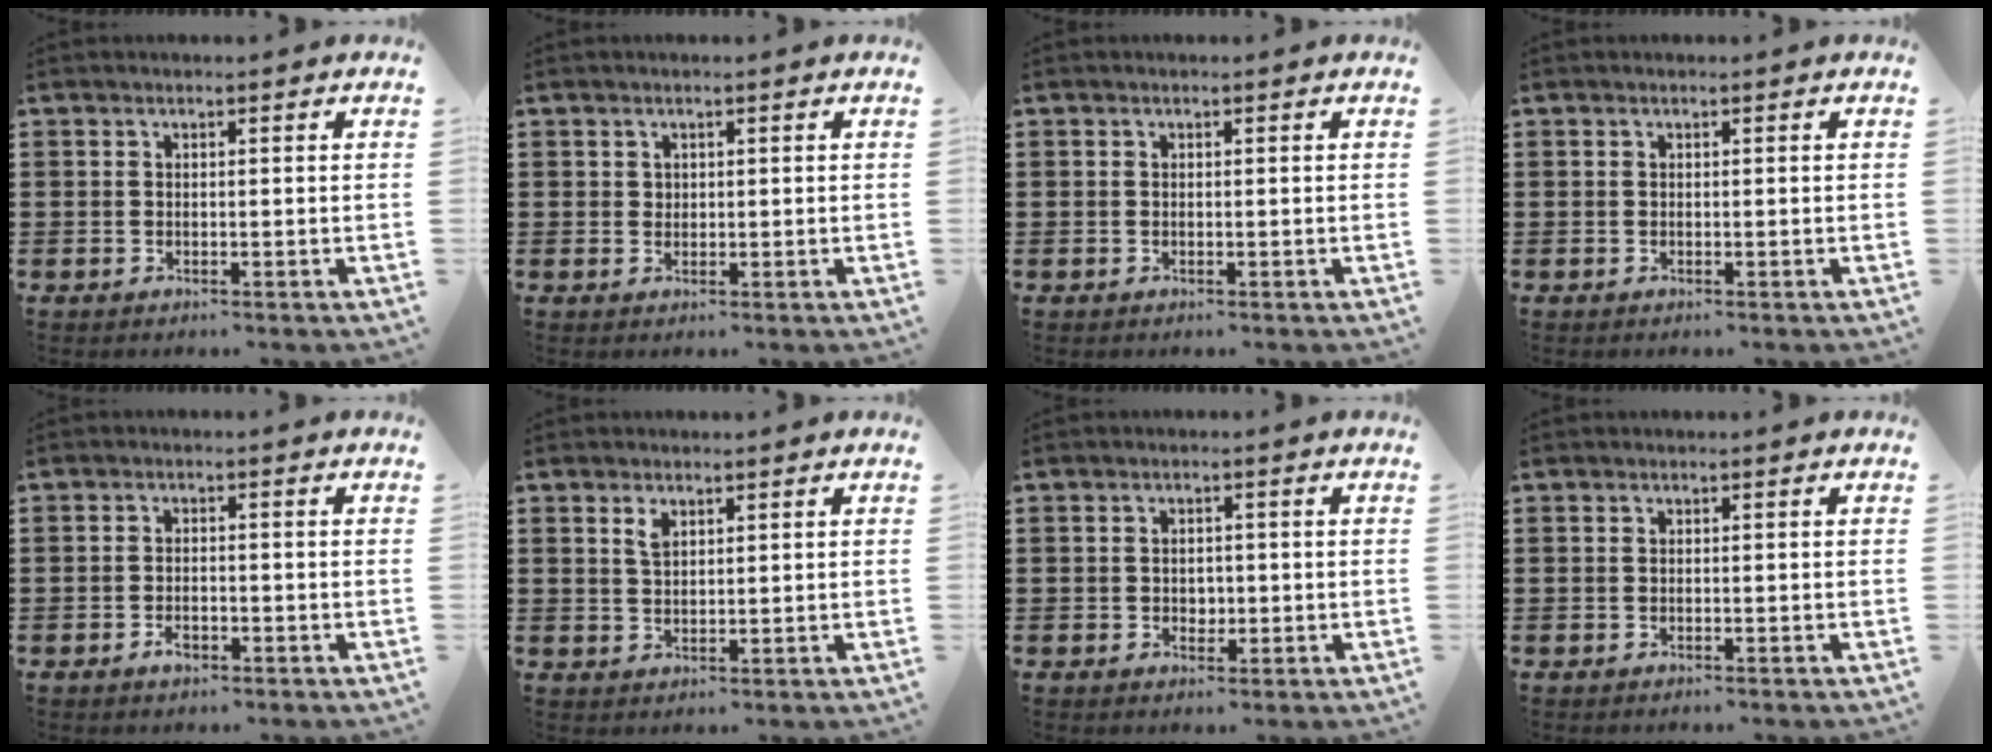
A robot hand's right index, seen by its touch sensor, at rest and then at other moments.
{"total": 1.0, "force": [0.6, 0.8, 0.1], "torque": [-0.003, 0.002, 0.013]}
{"total": 0.0}
{"total": 0.0}
{"total": 2.0, "force": [-1.1, 0.9, 1.4], "torque": [-0.028, -0.001, -0.021]}
{"total": 2.1, "force": [1.4, 0.9, 1.3], "torque": [-0.029, 0.003, 0.025]}
{"total": 1.7, "force": [-0.2, 1.4, 0.9], "torque": [-0.022, 0.005, -0.006]}
{"total": 0.0}